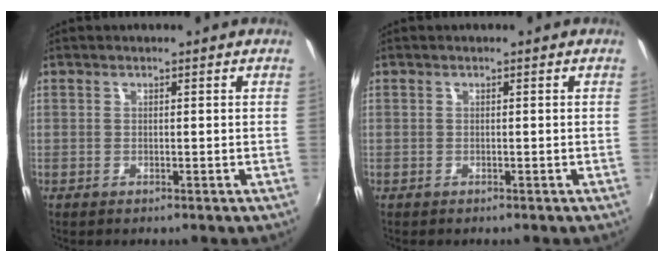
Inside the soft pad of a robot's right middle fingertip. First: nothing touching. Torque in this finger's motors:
{"motor_torque": [-0.02, -0.11, 0.01, 0.00]}